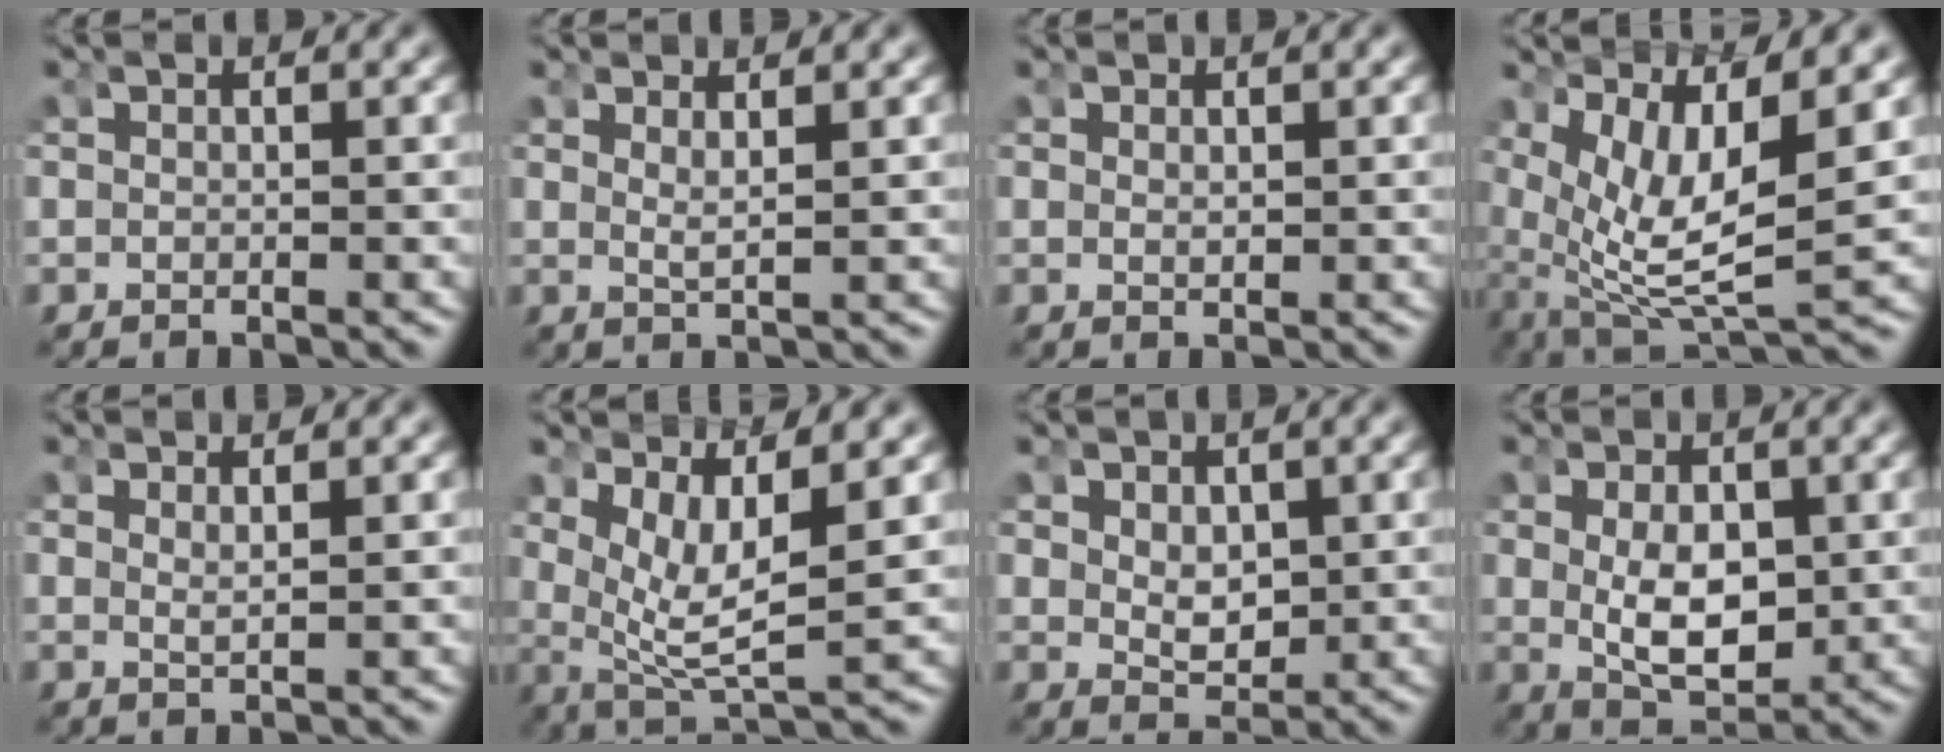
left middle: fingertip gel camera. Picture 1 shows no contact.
{"total": 1.6, "force": [1.0, -0.1, 1.3], "torque": [-0.036, -0.016, 0.028]}
{"total": 0.0}
{"total": 10.1, "force": [-0.5, 6.3, 7.9], "torque": [-0.169, -0.051, 0.014]}
{"total": 1.2, "force": [0.8, -0.4, 0.7], "torque": [-0.027, -0.014, 0.026]}
{"total": 7.3, "force": [1.2, 4.2, 5.9], "torque": [-0.118, -0.026, 0.028]}
{"total": 2.3, "force": [0.5, 1.6, 1.6], "torque": [-0.035, -0.025, 0.024]}
{"total": 5.3, "force": [-0.2, 3.0, 4.4], "torque": [-0.074, -0.028, 0.010]}